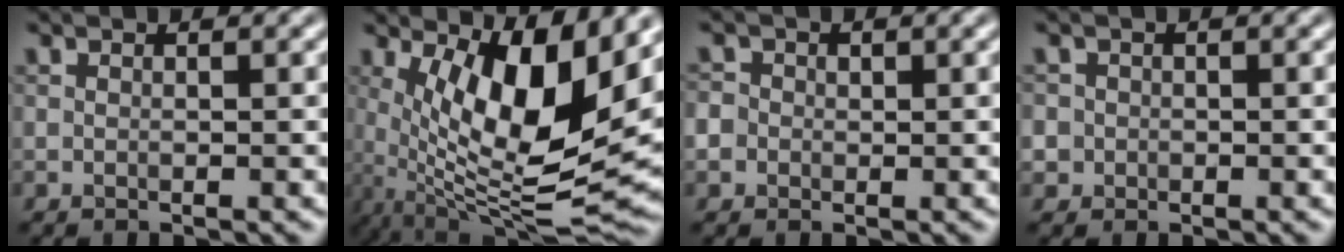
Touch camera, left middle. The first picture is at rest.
{"total": 12.1, "force": [2.5, 3.7, 11.3], "torque": [-0.199, -0.020, 0.050]}
{"total": 3.0, "force": [0.3, 2.7, 1.1], "torque": [-0.003, 0.019, -0.022]}
{"total": 1.5, "force": [-0.2, 1.5, 0.1], "torque": [0.009, 0.001, -0.005]}